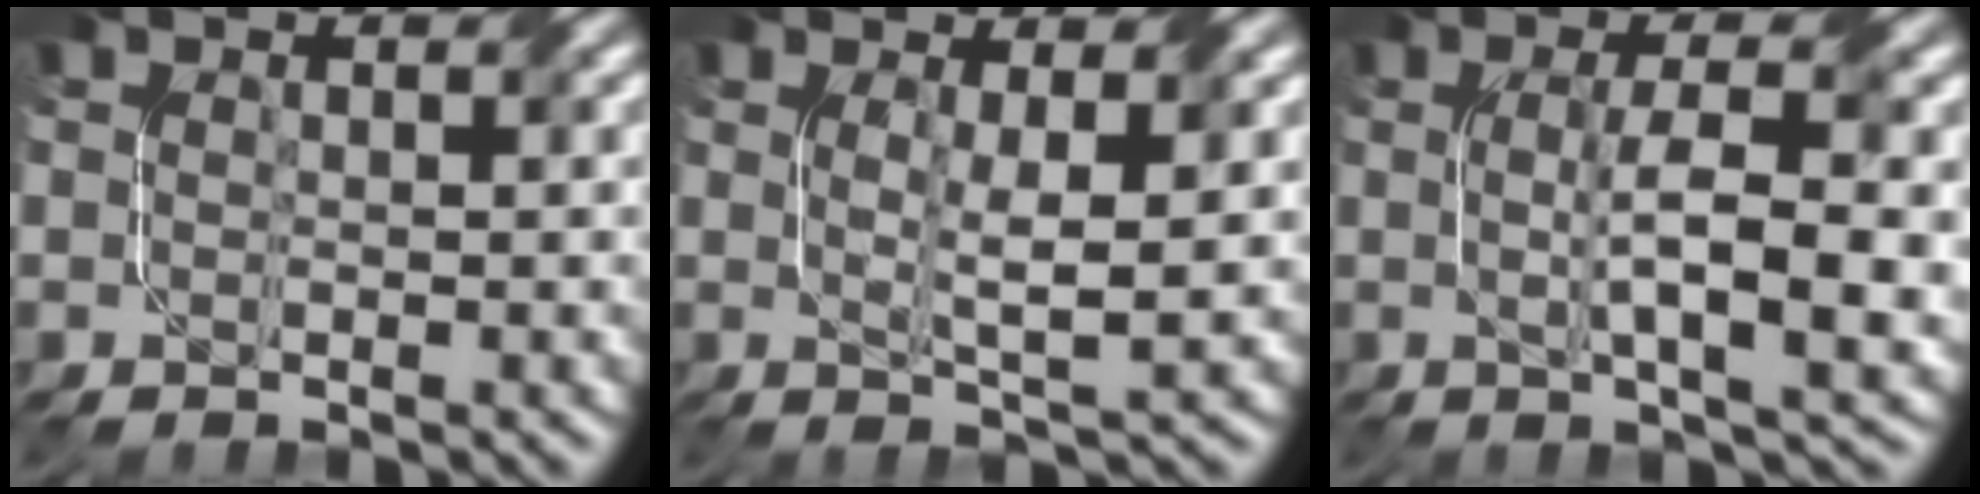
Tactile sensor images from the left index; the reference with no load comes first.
{"total": 3.0, "force": [0.6, 0.4, 2.9], "torque": [-0.052, -0.008, 0.012]}
{"total": 6.4, "force": [0.0, 1.3, 6.3], "torque": [-0.103, 0.000, 0.002]}